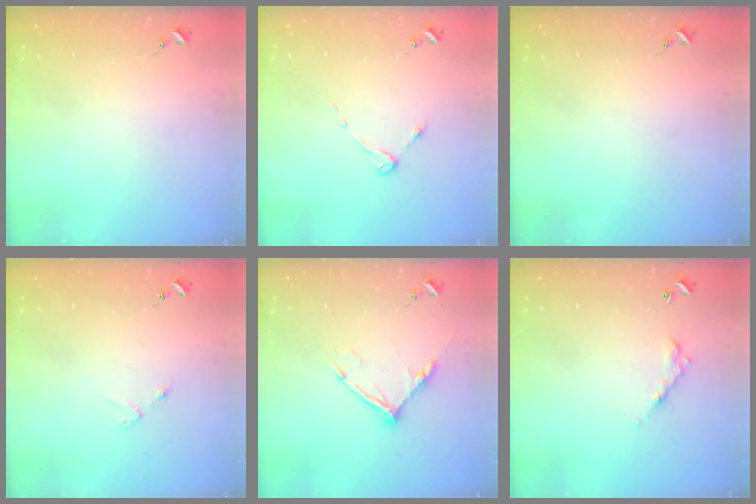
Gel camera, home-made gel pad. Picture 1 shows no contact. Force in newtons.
{"total": 3.7, "press": 3.7, "slide": 0.5}
{"total": 0.0}
{"total": 2.5, "press": 2.4, "slide": 0.4}
{"total": 12.8, "press": 12.7, "slide": 1.2}
{"total": 7.7, "press": 7.7, "slide": 0.6}